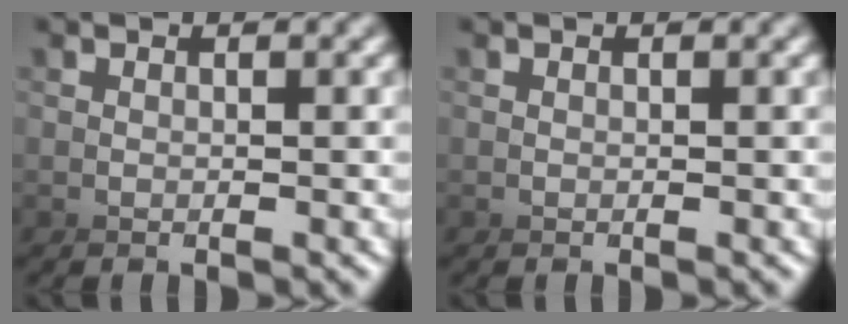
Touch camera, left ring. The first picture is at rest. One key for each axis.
{"total": 0.0}